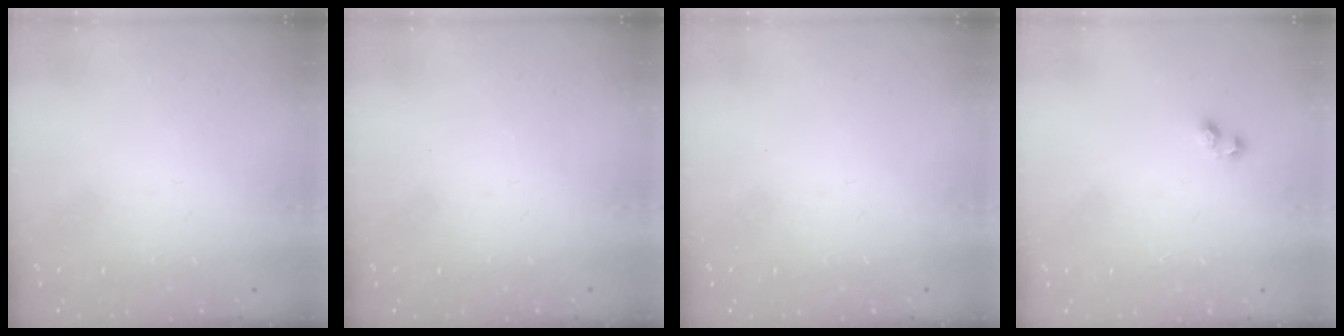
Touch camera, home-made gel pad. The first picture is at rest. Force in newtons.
{"total": 0.0}
{"total": 0.0}
{"total": 2.6, "press": 2.3, "slide": 1.2}